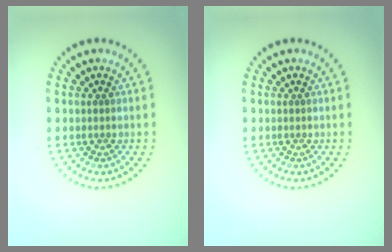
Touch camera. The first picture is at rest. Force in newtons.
{"total": 0.0}